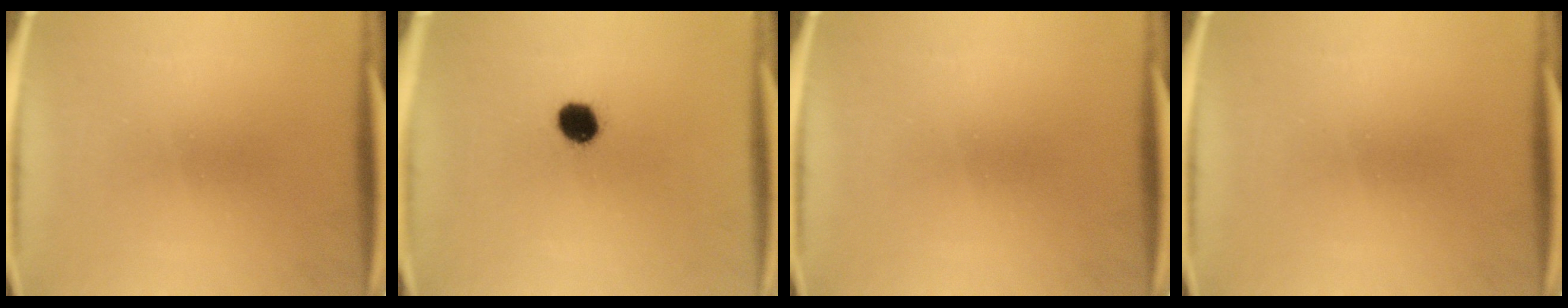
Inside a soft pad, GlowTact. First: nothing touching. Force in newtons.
{"total": 5.9}
{"total": 0.0}
{"total": 0.0}